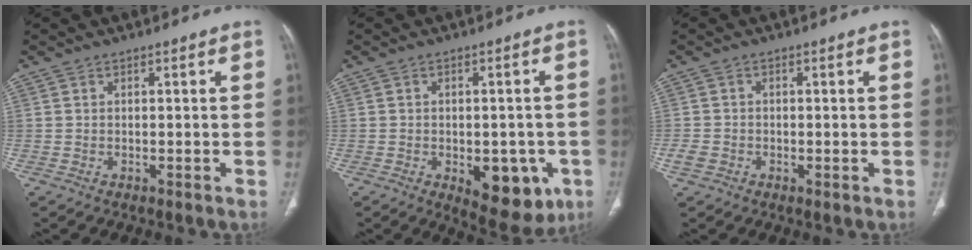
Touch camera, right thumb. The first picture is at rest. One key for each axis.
{"total": 12.1, "fx": -4.2, "fy": 6.6, "fz": 9.2, "tx": -0.083, "ty": 0.007, "tz": -0.040}
{"total": 2.4, "fx": -0.8, "fy": 1.9, "fz": 1.2, "tx": -0.021, "ty": 0.006, "tz": -0.015}